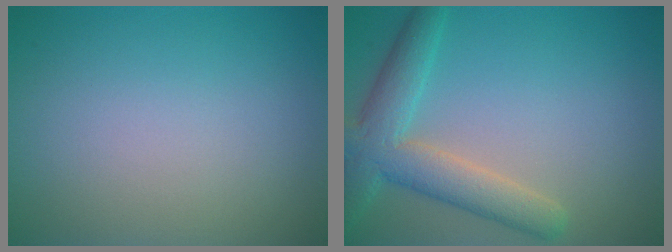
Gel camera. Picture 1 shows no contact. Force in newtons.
{"total": 5.3, "press": 5.3, "slide": 0.3}